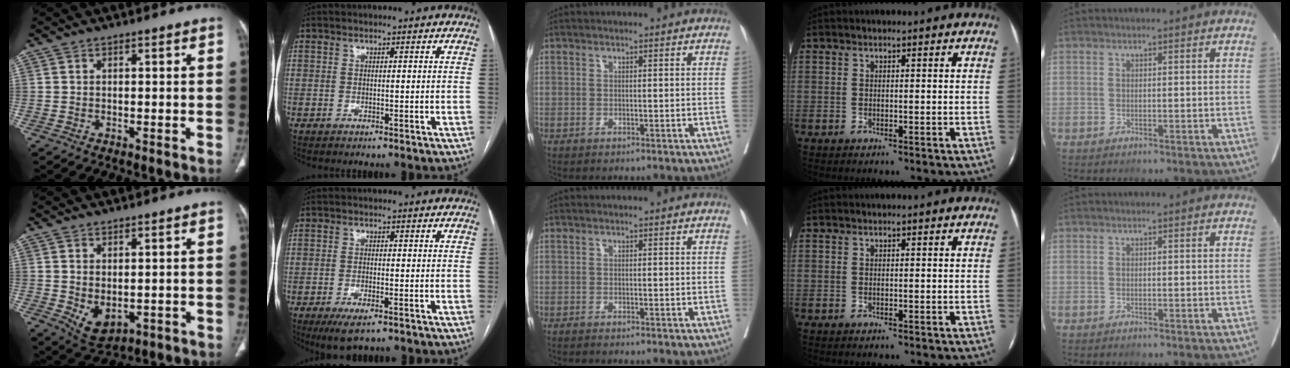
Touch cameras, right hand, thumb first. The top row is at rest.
{"thumb": {"total": 5.6, "force": [-0.6, 3.5, 4.4], "torque": [-0.068, -0.009, 0.011]}, "index": {"total": 4.5, "force": [-2.8, 1.2, 3.2], "torque": [-0.058, -0.008, -0.042]}, "middle": {"total": 1.3, "force": [-1.1, -0.1, 0.6], "torque": [-0.008, 0.000, -0.015]}}